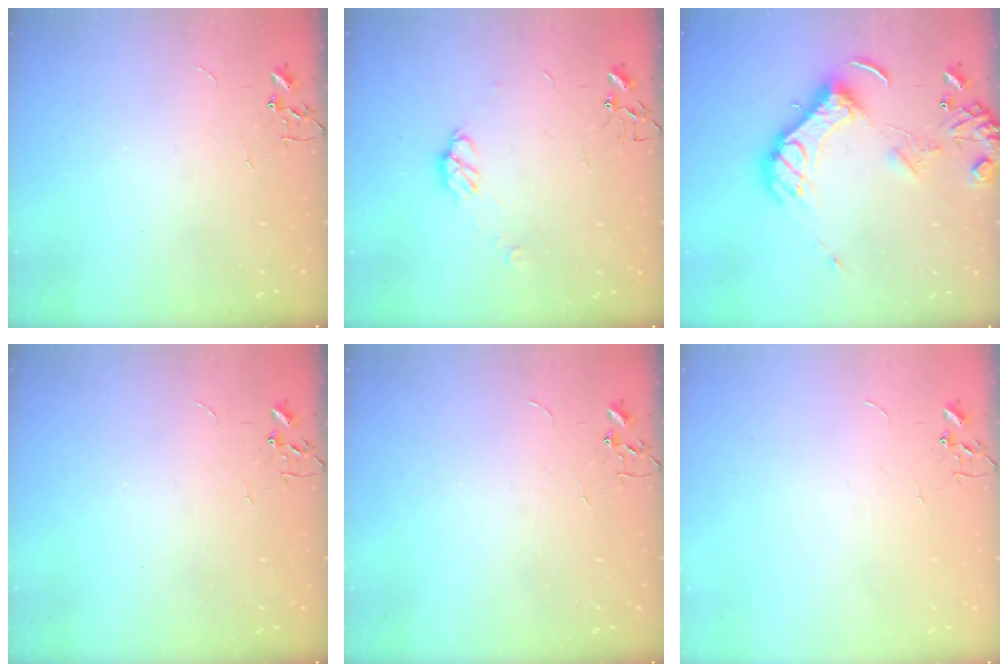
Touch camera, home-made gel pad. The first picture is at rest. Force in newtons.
{"total": 6.3, "press": 6.3, "slide": 0.5}
{"total": 15.3, "press": 15.2, "slide": 2.3}
{"total": 0.0}
{"total": 0.0}
{"total": 0.0}